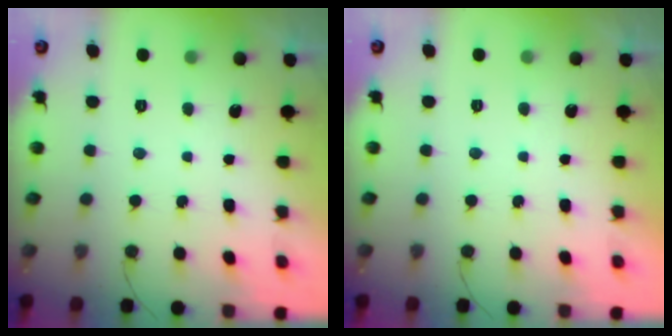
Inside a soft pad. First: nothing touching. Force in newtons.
{"total": 1.8, "press": 1.8, "slide": 0.1}